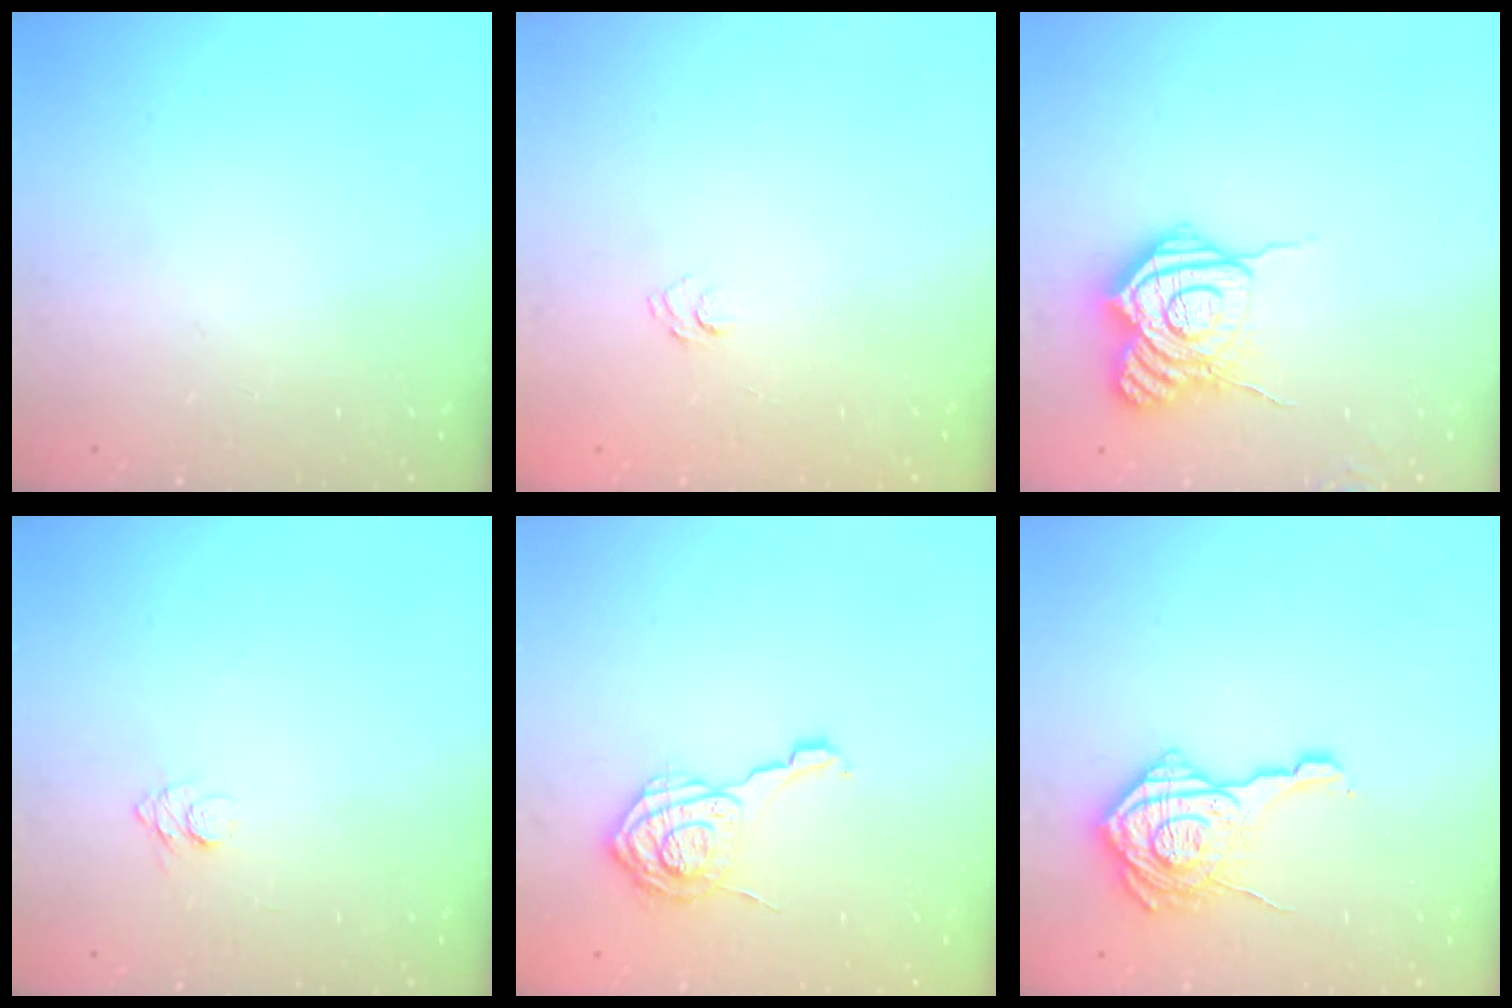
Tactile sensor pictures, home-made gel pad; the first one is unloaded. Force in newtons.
{"total": 5.8, "press": 5.7, "slide": 1.1}
{"total": 15.5, "press": 15.5, "slide": 1.1}
{"total": 6.4, "press": 6.4, "slide": 0.7}
{"total": 12.1, "press": 12.1, "slide": 0.7}
{"total": 18.4, "press": 18.3, "slide": 1.1}